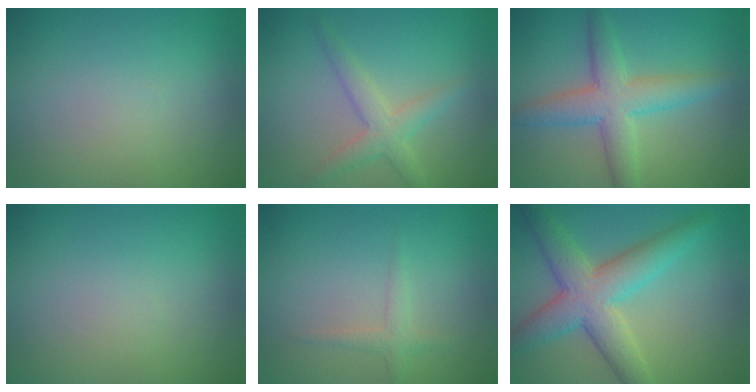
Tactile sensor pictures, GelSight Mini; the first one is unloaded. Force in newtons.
{"total": 2.8, "press": 2.8, "slide": 0.1}
{"total": 5.1, "press": 5.1, "slide": 0.2}
{"total": 0.0}
{"total": 1.3, "press": 1.3, "slide": 0.0}
{"total": 6.8, "press": 6.8, "slide": 0.3}